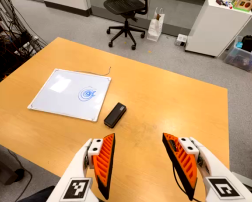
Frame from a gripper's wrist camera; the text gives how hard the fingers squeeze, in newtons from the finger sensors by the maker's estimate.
{"total": 0.0}